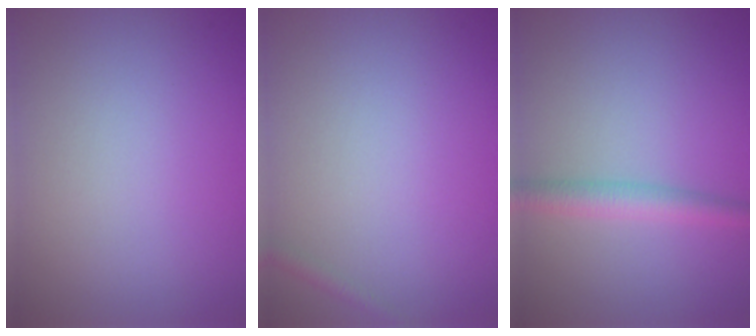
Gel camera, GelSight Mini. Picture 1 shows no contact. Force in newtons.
{"total": 0.8, "press": 0.8, "slide": 0.1}
{"total": 2.7, "press": 2.7, "slide": 0.1}